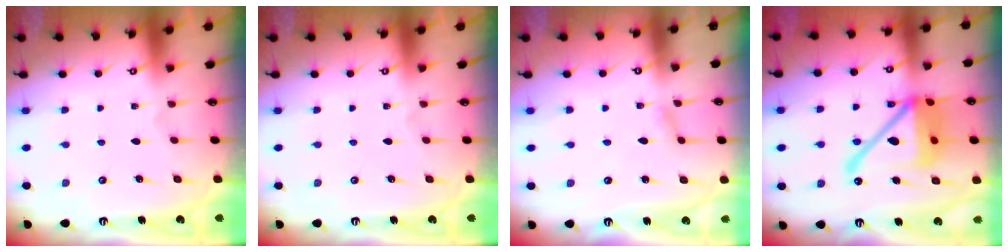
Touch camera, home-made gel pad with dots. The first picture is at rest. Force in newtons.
{"total": 0.0}
{"total": 2.6, "press": 2.6, "slide": 0.2}
{"total": 20.2, "press": 20.0, "slide": 2.8}